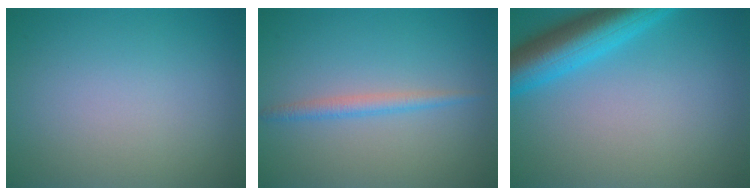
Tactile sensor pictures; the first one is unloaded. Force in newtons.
{"total": 1.6, "press": 1.6, "slide": 0.1}
{"total": 6.8, "press": 6.8, "slide": 0.4}